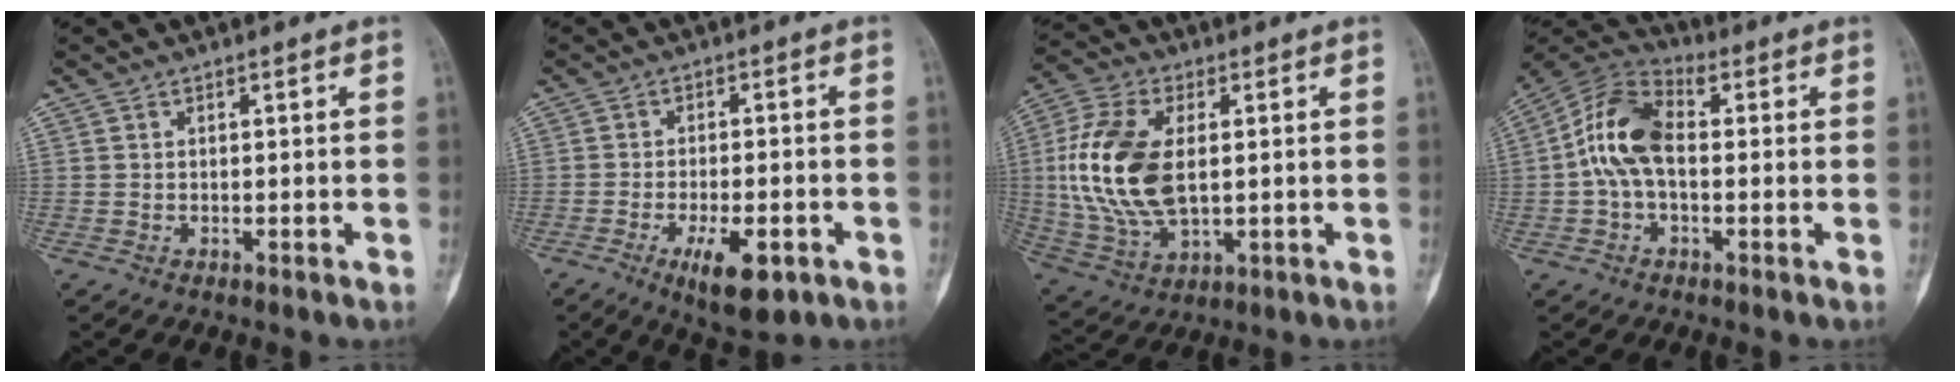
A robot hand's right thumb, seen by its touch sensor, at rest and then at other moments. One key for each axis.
{"total": 9.1, "fx": -4.1, "fy": 3.5, "fz": 7.4, "tx": -0.115, "ty": 0.006, "tz": -0.056}
{"total": 17.3, "fx": 1.3, "fy": 9.7, "fz": 14.2, "tx": -0.302, "ty": -0.004, "tz": 0.030}
{"total": 11.2, "fx": 0.4, "fy": 6.4, "fz": 9.2, "tx": -0.182, "ty": 0.031, "tz": -0.004}